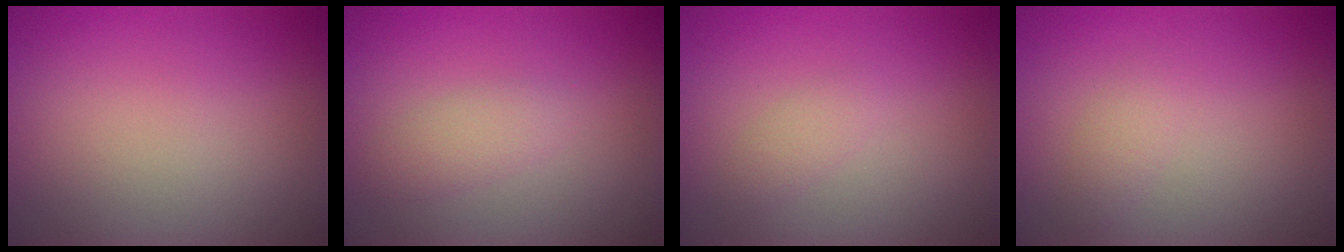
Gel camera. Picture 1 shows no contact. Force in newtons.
{"total": 1.6, "press": 1.6, "slide": 0.0}
{"total": 1.0, "press": 1.0, "slide": 0.1}
{"total": 1.1, "press": 1.1, "slide": 0.0}